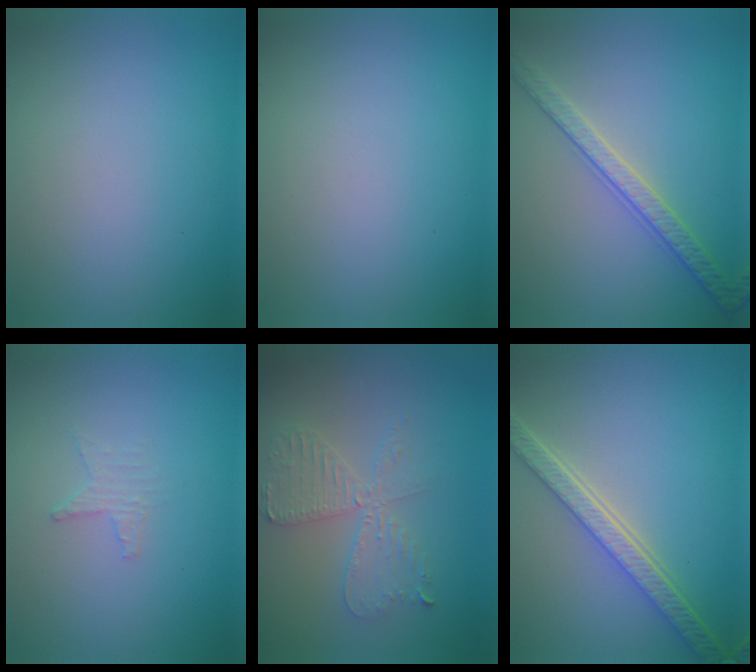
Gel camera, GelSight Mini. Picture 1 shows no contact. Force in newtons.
{"total": 0.0}
{"total": 3.3, "press": 3.2, "slide": 0.7}
{"total": 1.2, "press": 1.2, "slide": 0.4}
{"total": 4.1, "press": 3.5, "slide": 2.1}
{"total": 5.4, "press": 4.2, "slide": 3.4}